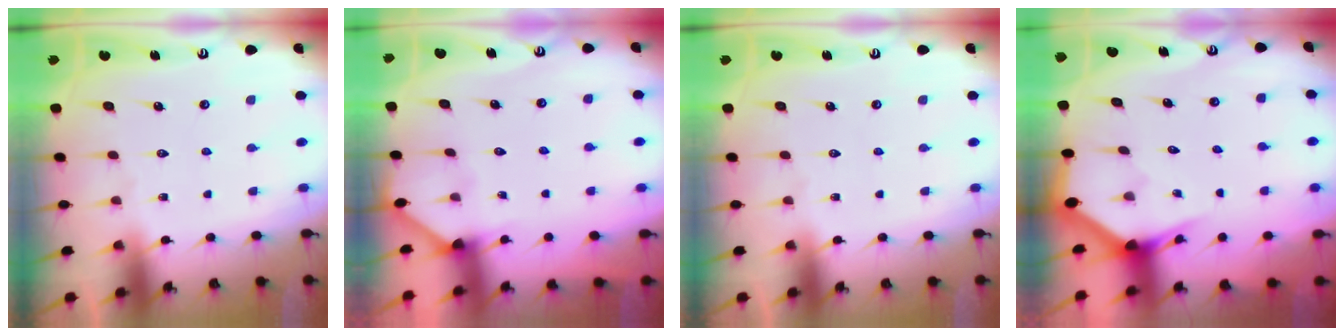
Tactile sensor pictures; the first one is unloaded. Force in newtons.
{"total": 2.3, "press": 2.3, "slide": 0.3}
{"total": 0.0}
{"total": 2.9, "press": 2.9, "slide": 0.0}